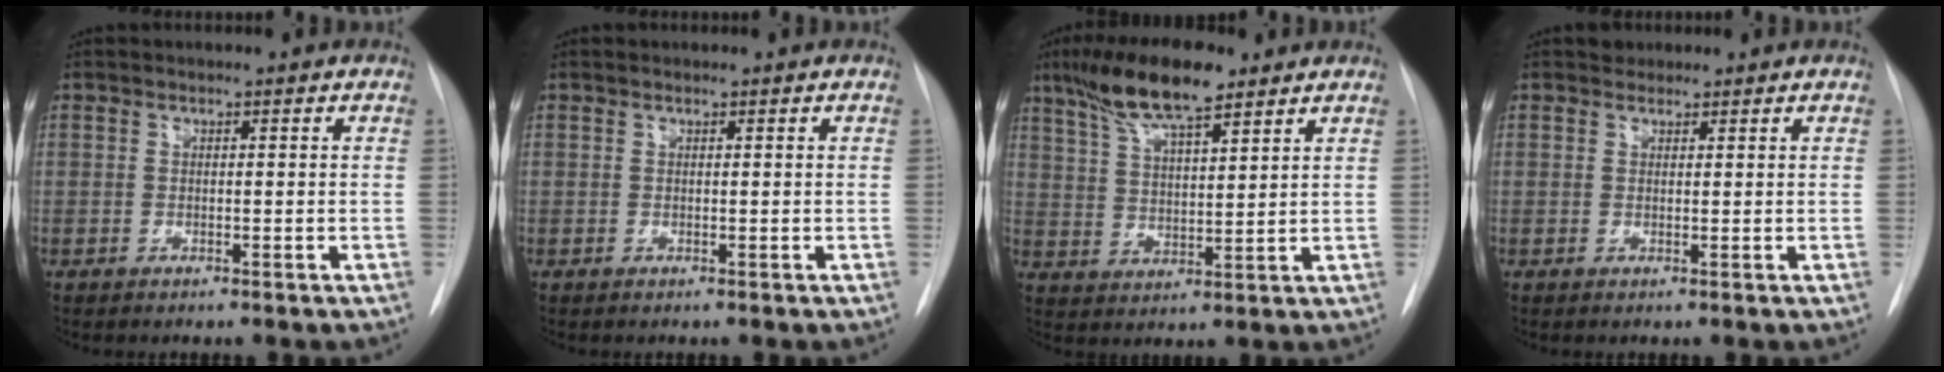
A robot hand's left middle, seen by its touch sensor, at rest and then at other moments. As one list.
[{"total": 0.0}, {"total": 11.5, "force": [8.1, 2.3, 7.8], "torque": [-0.152, 0.015, 0.148]}, {"total": 1.2, "force": [1.0, 0.7, -0.1], "torque": [0.004, 0.002, 0.012]}]